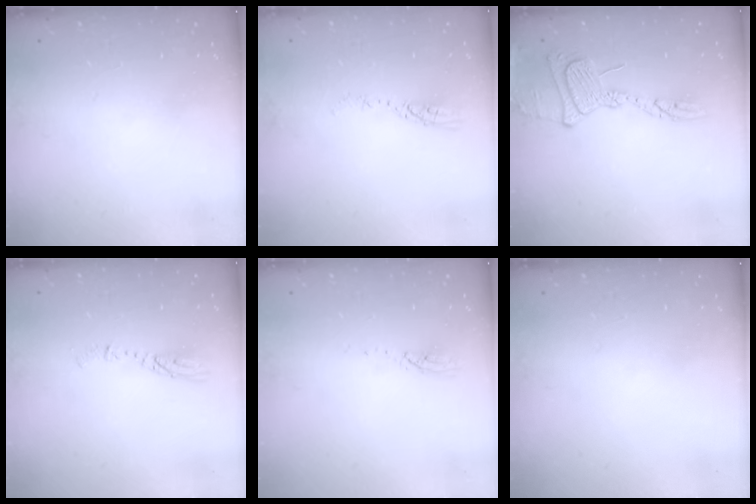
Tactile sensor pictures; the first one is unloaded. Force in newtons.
{"total": 4.2, "press": 4.2, "slide": 0.4}
{"total": 15.1, "press": 15.0, "slide": 1.3}
{"total": 3.9, "press": 3.9, "slide": 0.3}
{"total": 2.9, "press": 2.8, "slide": 0.4}
{"total": 0.0}